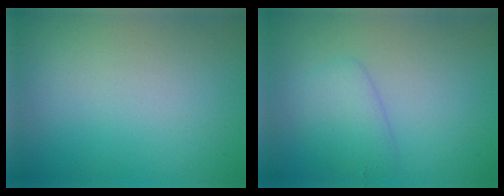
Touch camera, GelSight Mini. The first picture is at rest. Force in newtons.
{"total": 2.2, "press": 2.2, "slide": 0.2}